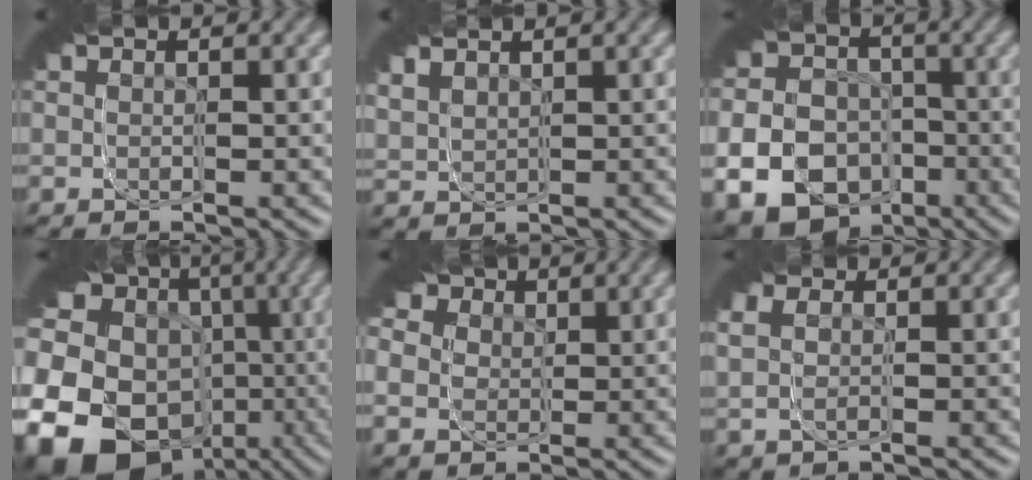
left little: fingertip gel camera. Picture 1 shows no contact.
{"total": 6.0, "force": [1.5, 5.0, 3.1], "torque": [-0.081, 0.010, 0.016]}
{"total": 19.8, "force": [-5.6, 16.2, 9.9], "torque": [-0.165, -0.067, -0.085]}
{"total": 22.6, "force": [-6.6, 14.9, 15.6], "torque": [-0.250, -0.052, -0.093]}
{"total": 12.2, "force": [2.2, 9.9, 6.8], "torque": [-0.108, 0.012, 0.016]}
{"total": 4.9, "force": [0.6, 4.1, 2.7], "torque": [-0.060, 0.004, 0.001]}